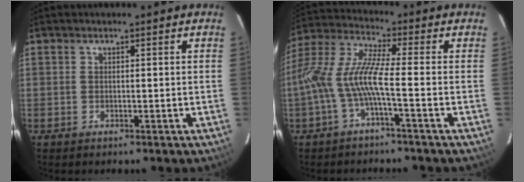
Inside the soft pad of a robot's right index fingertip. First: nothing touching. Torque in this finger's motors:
{"motor_torque": [1.08, -0.54, 0.82, 0.21]}